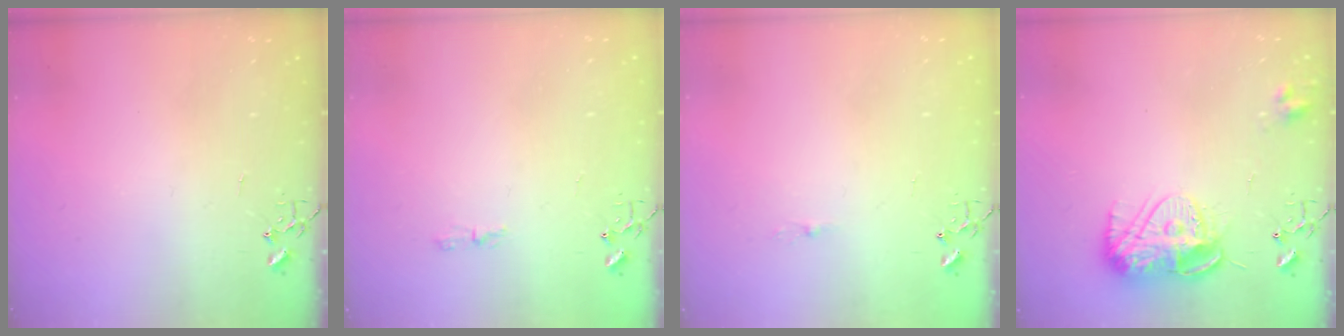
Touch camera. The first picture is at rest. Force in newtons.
{"total": 3.9, "press": 3.9, "slide": 0.5}
{"total": 3.6, "press": 3.6, "slide": 0.5}
{"total": 12.6, "press": 12.6, "slide": 1.1}